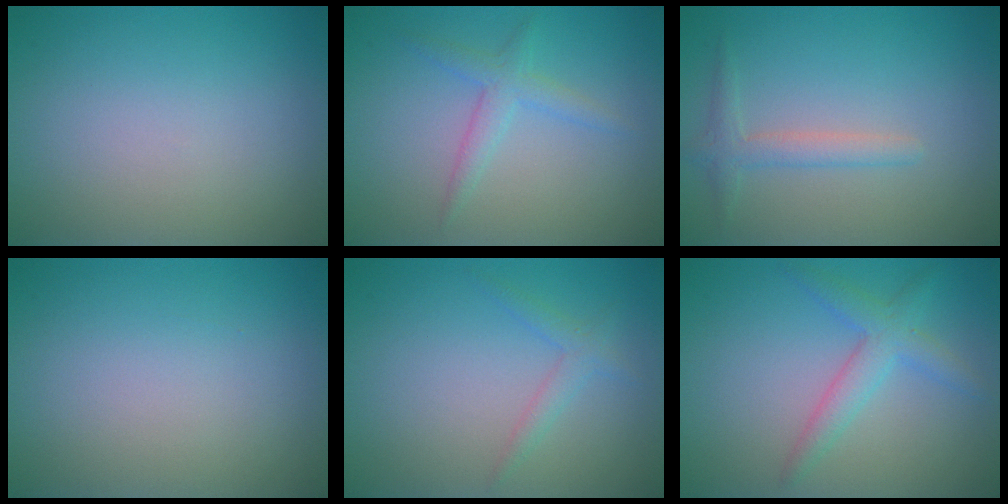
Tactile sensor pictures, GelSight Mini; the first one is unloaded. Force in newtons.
{"total": 1.3, "press": 1.3, "slide": 0.1}
{"total": 1.9, "press": 1.9, "slide": 0.0}
{"total": 0.0}
{"total": 1.4, "press": 1.4, "slide": 0.1}
{"total": 2.1, "press": 2.1, "slide": 0.1}